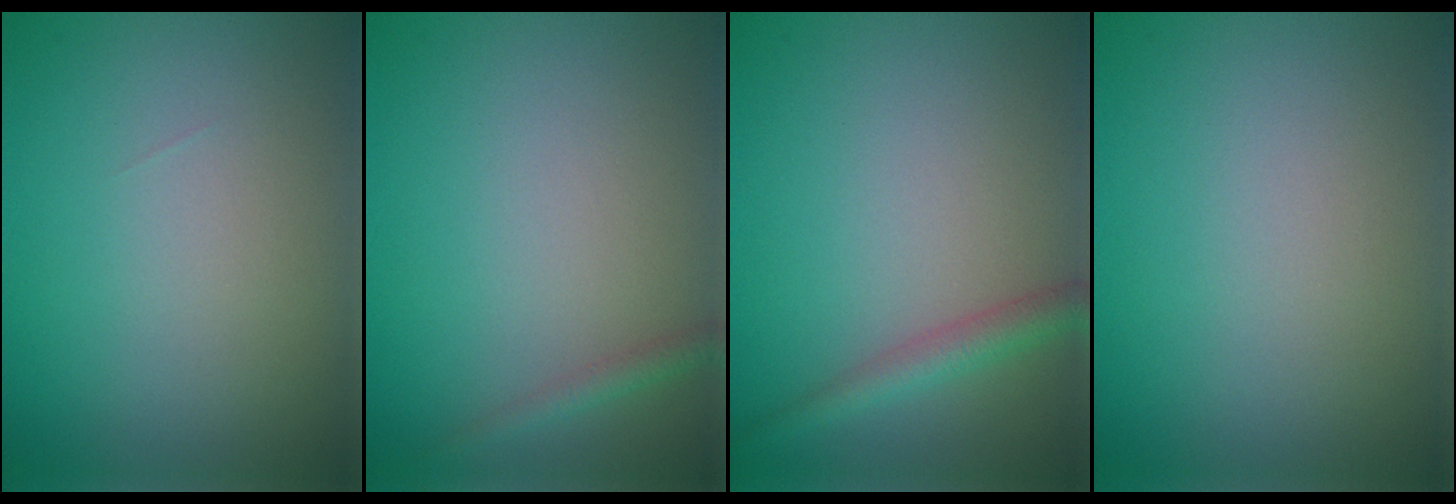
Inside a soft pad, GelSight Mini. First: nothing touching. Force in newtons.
{"total": 1.3, "press": 1.2, "slide": 0.1}
{"total": 2.4, "press": 2.4, "slide": 0.1}
{"total": 0.0}